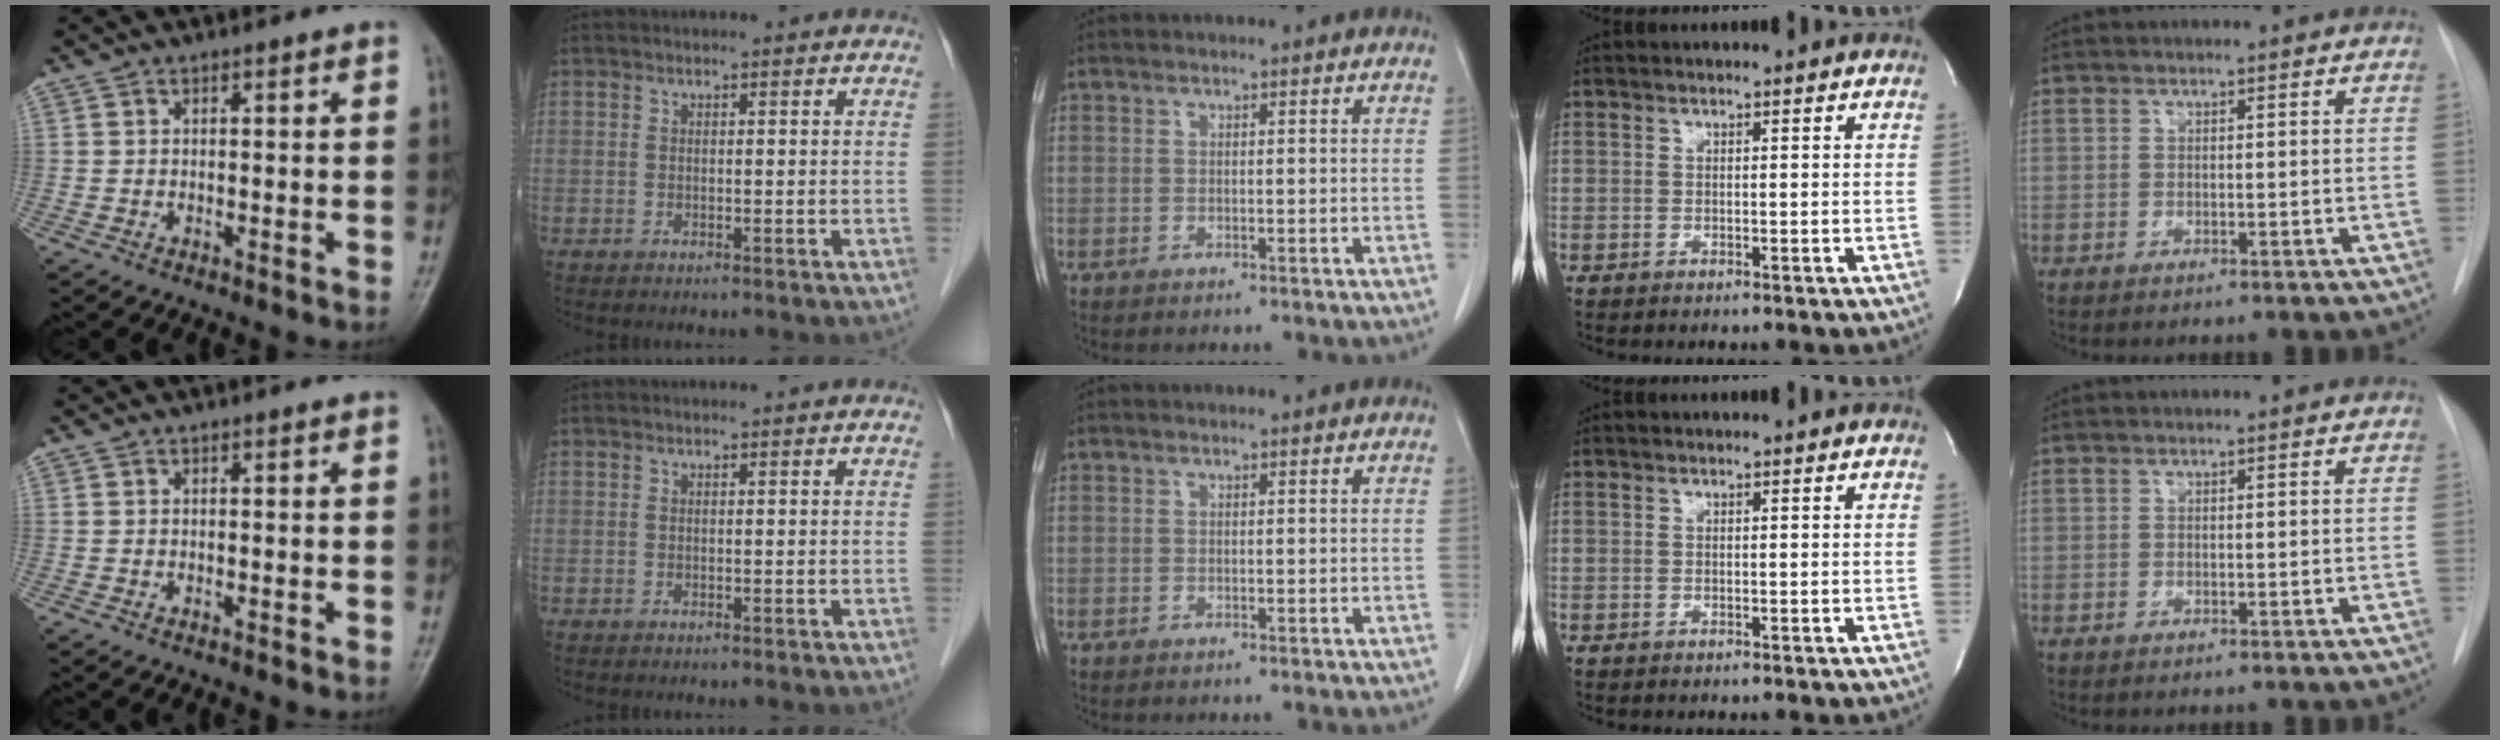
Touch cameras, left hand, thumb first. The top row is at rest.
{}